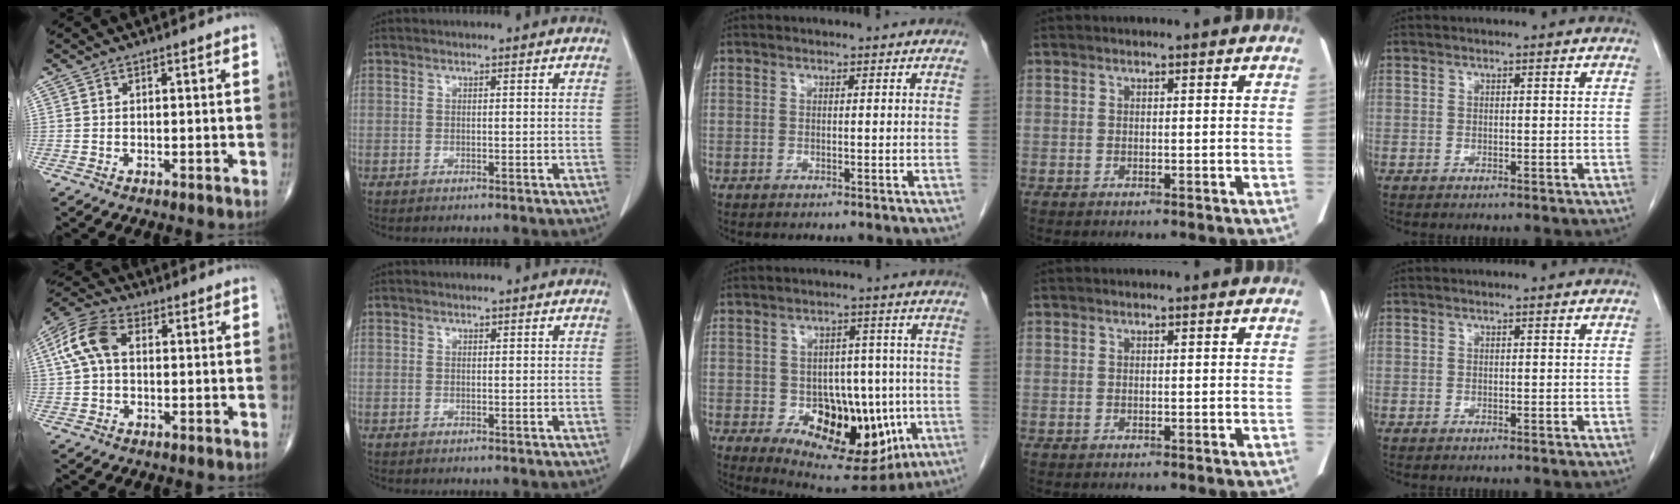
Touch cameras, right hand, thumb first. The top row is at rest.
{"thumb": {"total": 9.7, "force": [1.5, 6.2, 7.3], "torque": [-0.159, 0.029, 0.022]}, "middle": {"total": 16.9, "force": [-4.9, 9.4, 13.2], "torque": [-0.188, 0.012, -0.049]}}